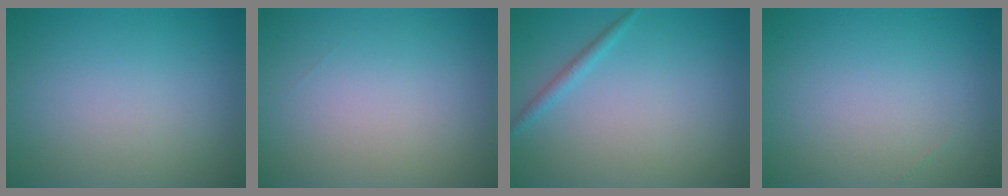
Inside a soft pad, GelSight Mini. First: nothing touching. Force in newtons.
{"total": 0.0}
{"total": 1.1, "press": 1.1, "slide": 0.1}
{"total": 0.0}